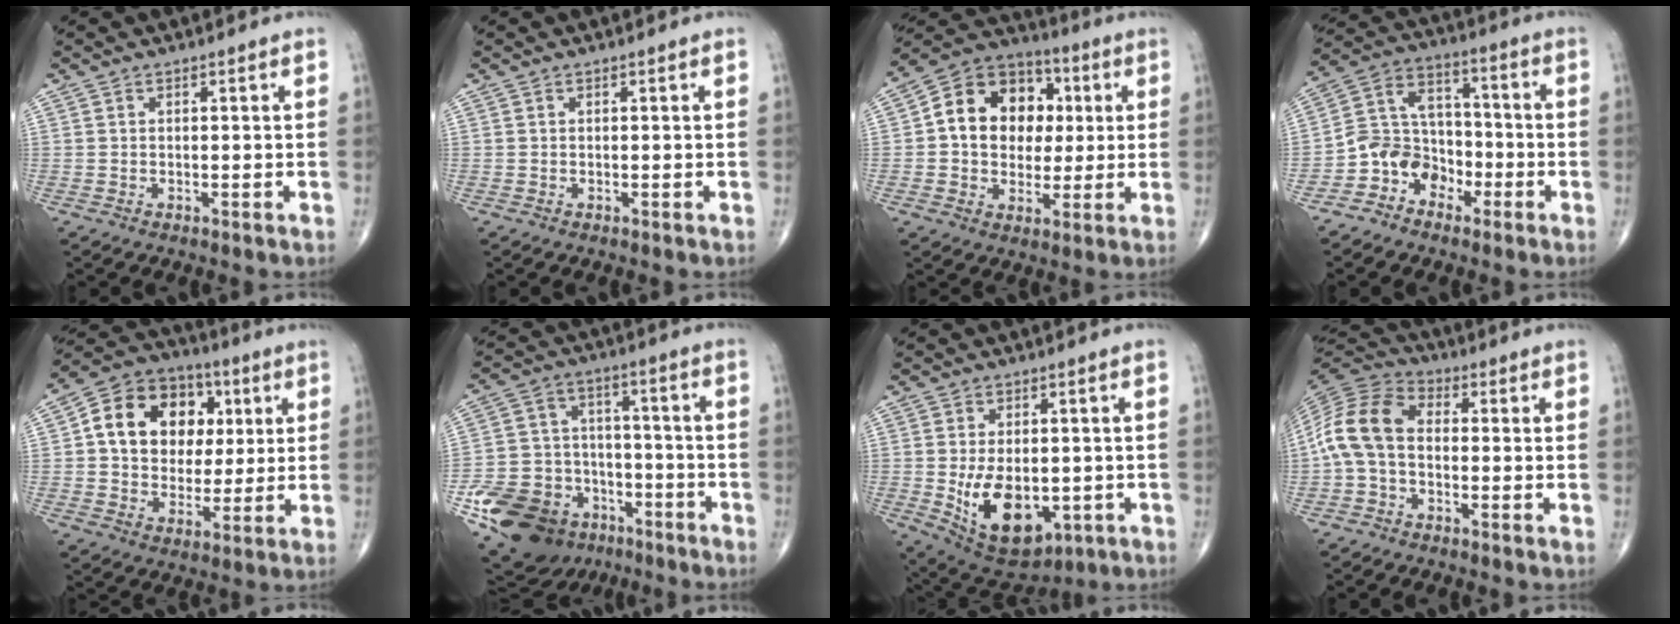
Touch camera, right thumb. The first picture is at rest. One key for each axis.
{"total": 0.0}
{"total": 16.0, "fx": 2.1, "fy": 12.7, "fz": 9.5, "tx": -0.108, "ty": 0.018, "tz": 0.028}
{"total": 10.0, "fx": -5.1, "fy": 8.0, "fz": 3.1, "tx": -0.023, "ty": 0.070, "tz": -0.104}
{"total": 17.3, "fx": 3.6, "fy": 13.9, "fz": 9.7, "tx": -0.128, "ty": 0.013, "tz": 0.059}
{"total": 20.4, "fx": -11.4, "fy": 14.7, "fz": 8.5, "tx": -0.139, "ty": 0.088, "tz": -0.180}
{"total": 14.0, "fx": -2.7, "fy": 8.4, "fz": 10.9, "tx": -0.153, "ty": -0.008, "tz": -0.016}
{"total": 10.7, "fx": -1.1, "fy": 7.1, "fz": 7.9, "tx": -0.157, "ty": 0.030, "tz": -0.037}